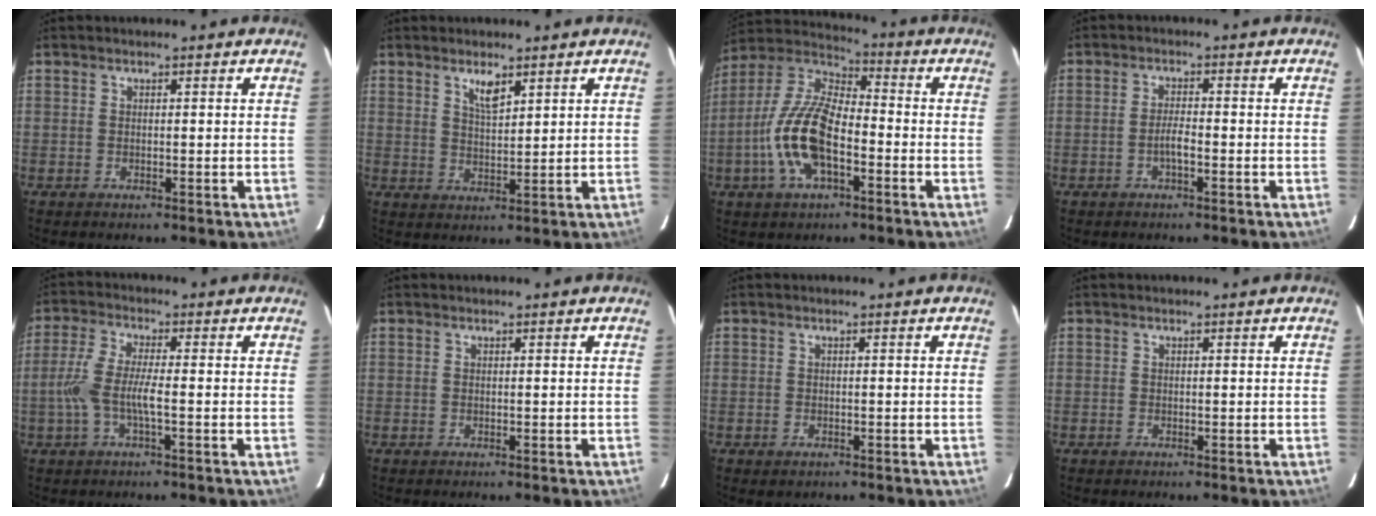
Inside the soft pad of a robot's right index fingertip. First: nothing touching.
{"total": 4.0, "force": [2.6, 1.3, 2.8], "torque": [-0.048, -0.004, 0.048]}
{"total": 15.0, "force": [-4.6, 6.6, 12.7], "torque": [-0.265, 0.003, -0.091]}
{"total": 2.5, "force": [-1.1, 0.3, 2.1], "torque": [-0.043, 0.004, -0.022]}
{"total": 6.8, "force": [-1.6, 1.0, 6.6], "torque": [-0.145, 0.001, -0.032]}
{"total": 0.0}
{"total": 1.0, "force": [-0.6, 0.8, 0.4], "torque": [-0.006, -0.001, -0.008]}
{"total": 0.0}